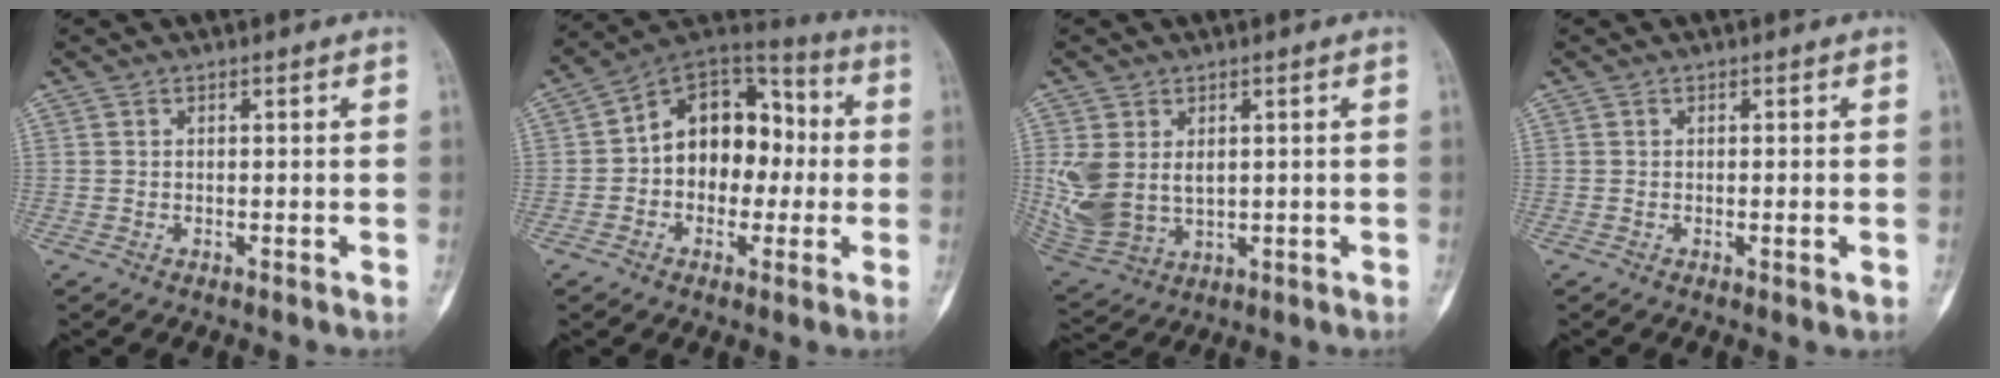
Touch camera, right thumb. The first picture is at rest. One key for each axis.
{"total": 15.4, "fx": -0.3, "fy": 11.2, "fz": 10.6, "tx": -0.105, "ty": 0.049, "tz": -0.018}
{"total": 10.7, "fx": 1.3, "fy": 7.7, "fz": 7.4, "tx": -0.155, "ty": -0.011, "tz": 0.046}
{"total": 1.6, "fx": -0.3, "fy": 0.5, "fz": 1.5, "tx": -0.018, "ty": -0.003, "tz": -0.002}